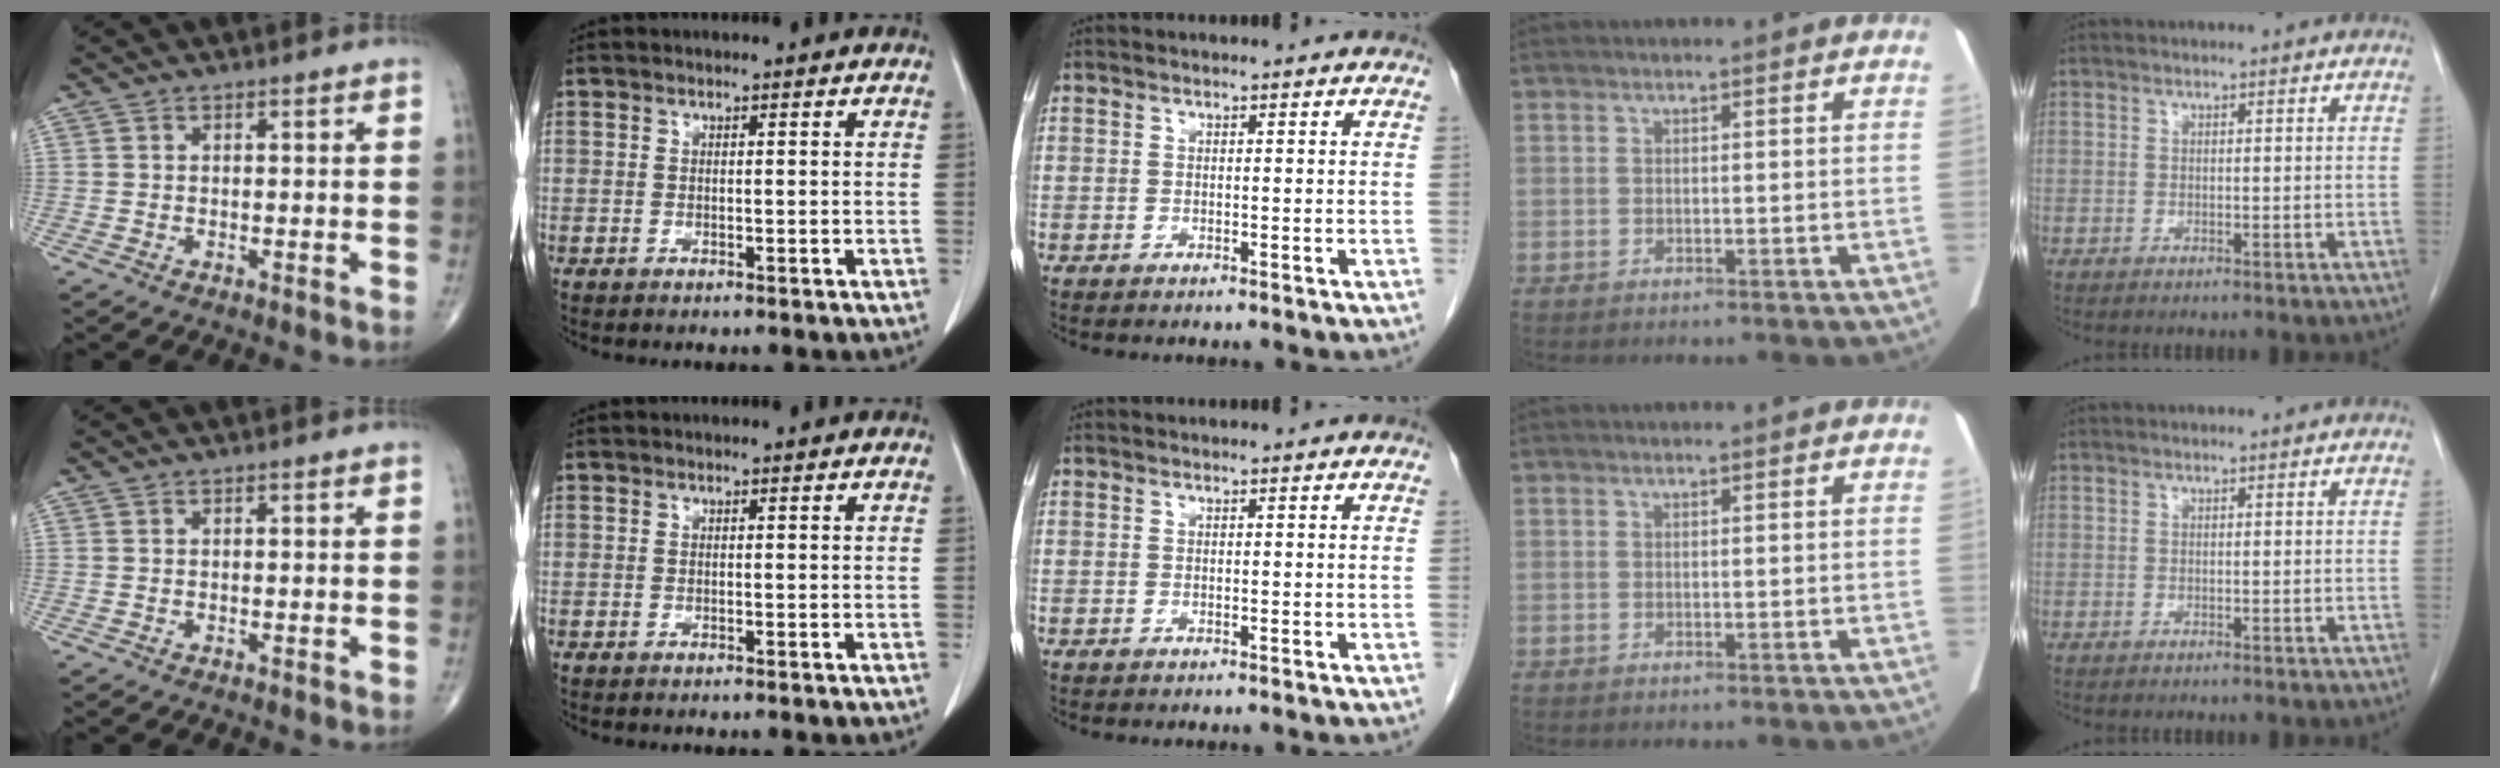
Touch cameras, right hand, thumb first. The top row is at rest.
{}